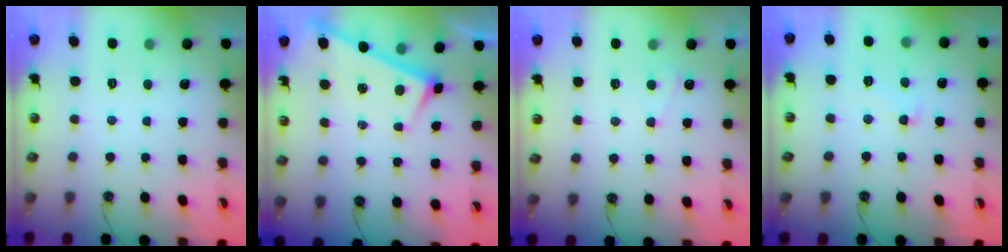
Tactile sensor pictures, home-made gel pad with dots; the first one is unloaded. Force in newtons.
{"total": 3.1, "press": 3.1, "slide": 0.2}
{"total": 2.5, "press": 2.4, "slide": 0.4}
{"total": 1.7, "press": 1.7, "slide": 0.5}